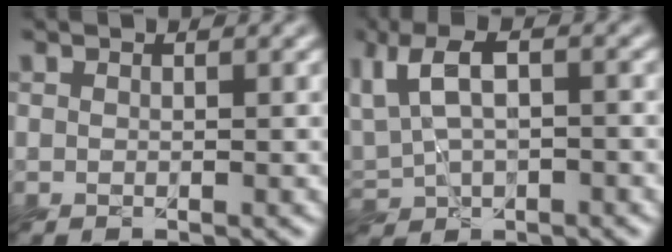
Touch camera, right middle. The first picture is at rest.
{"total": 5.3, "force": [0.3, 3.1, 4.3], "torque": [-0.083, 0.012, -0.007]}